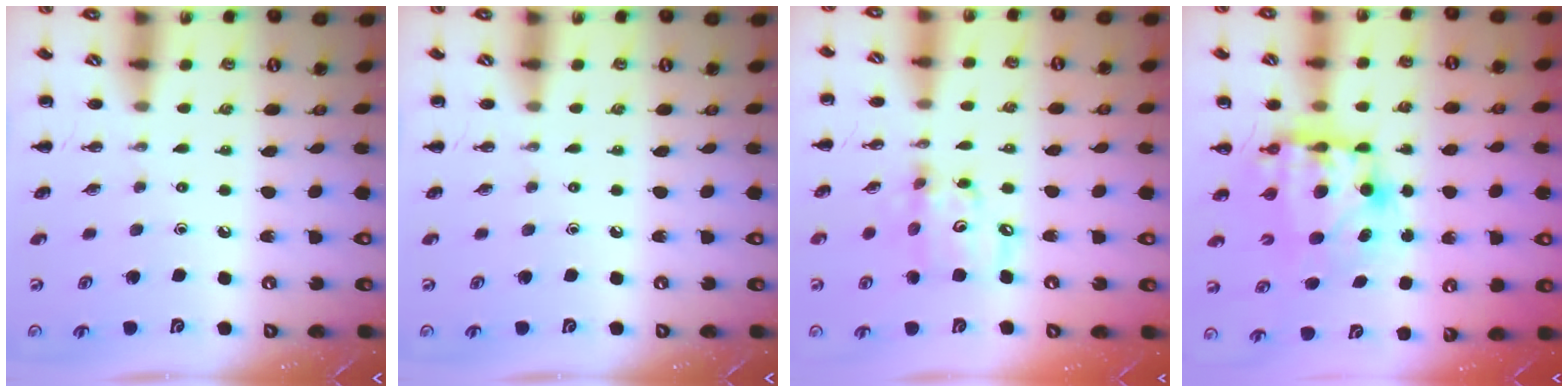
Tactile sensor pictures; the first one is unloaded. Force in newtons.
{"total": 0.0}
{"total": 8.9, "press": 8.7, "slide": 1.8}
{"total": 10.0, "press": 9.8, "slide": 1.9}